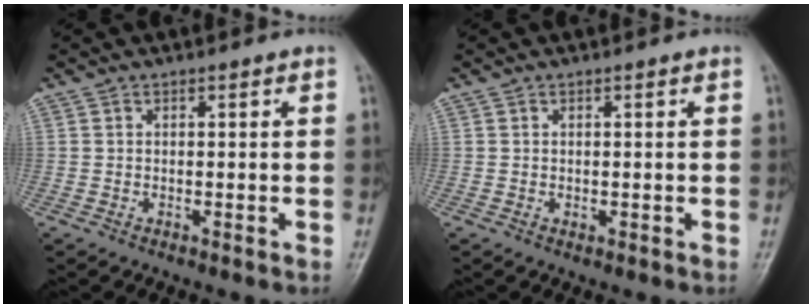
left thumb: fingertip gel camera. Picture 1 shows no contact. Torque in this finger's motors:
{"motor_torque": [-0.10, -0.01, 0.08, 0.00, 0.01]}